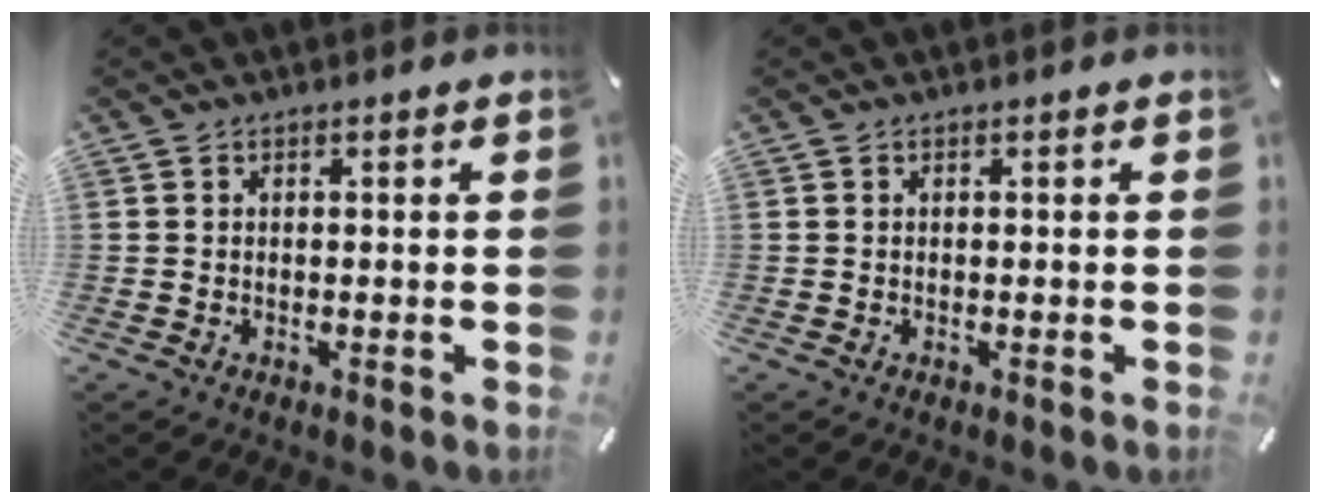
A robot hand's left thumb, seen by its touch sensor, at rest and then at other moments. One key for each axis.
{"total": 0.0}